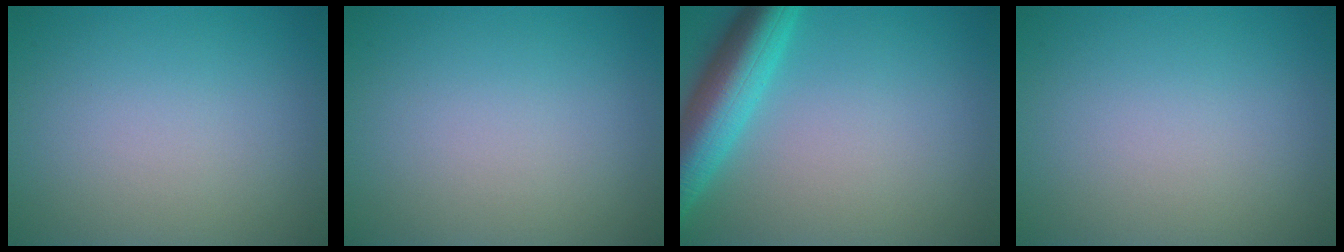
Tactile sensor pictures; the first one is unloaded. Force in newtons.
{"total": 0.0}
{"total": 6.7, "press": 6.7, "slide": 0.3}
{"total": 0.0}